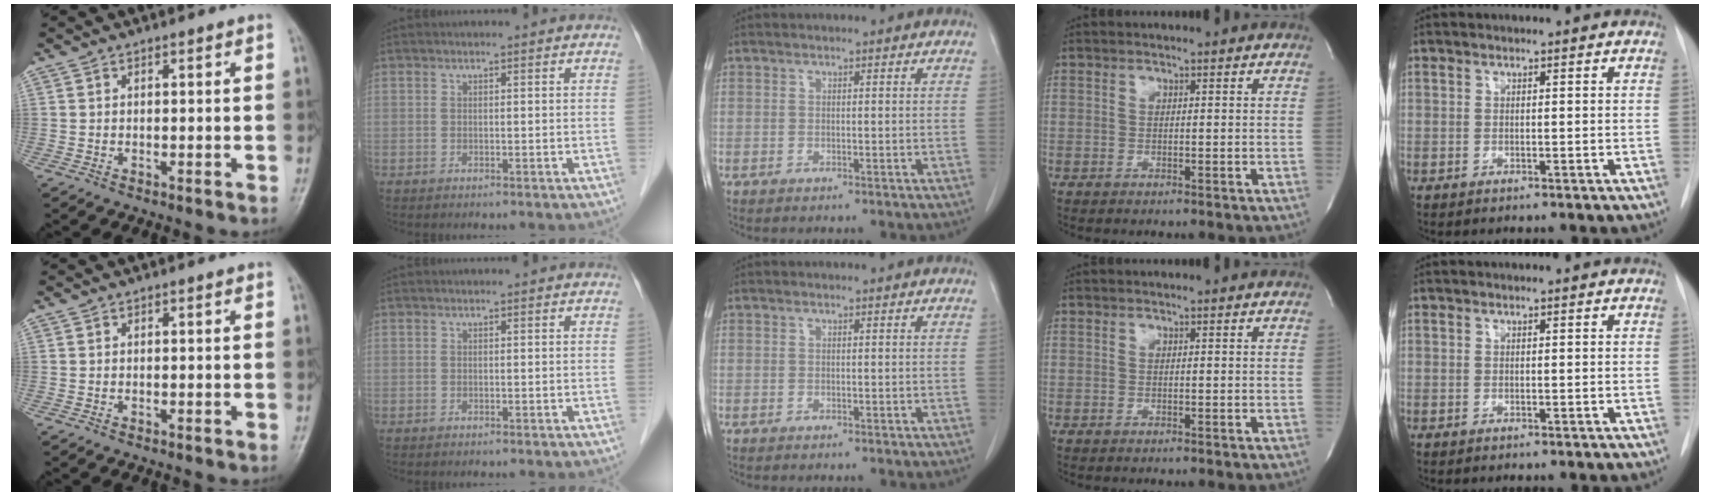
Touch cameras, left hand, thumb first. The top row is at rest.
{}